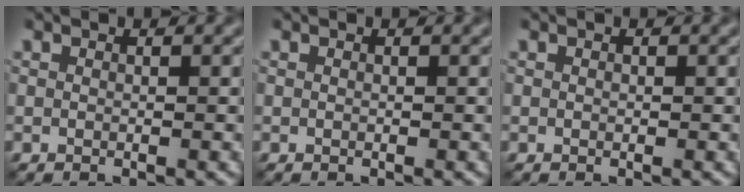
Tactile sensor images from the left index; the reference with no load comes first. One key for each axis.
{"total": 0.0}
{"total": 0.0}